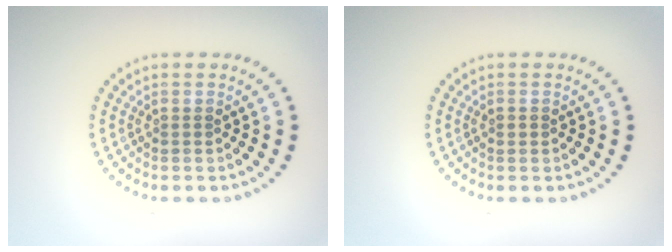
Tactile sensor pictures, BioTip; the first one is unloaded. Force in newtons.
{"total": 0.7, "press": 0.7, "slide": 0.1}